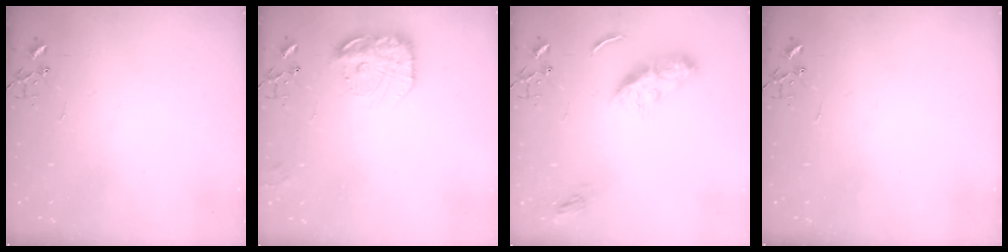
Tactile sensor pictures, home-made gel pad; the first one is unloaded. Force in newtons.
{"total": 17.1, "press": 17.0, "slide": 1.2}
{"total": 10.6, "press": 10.5, "slide": 0.7}
{"total": 0.0}